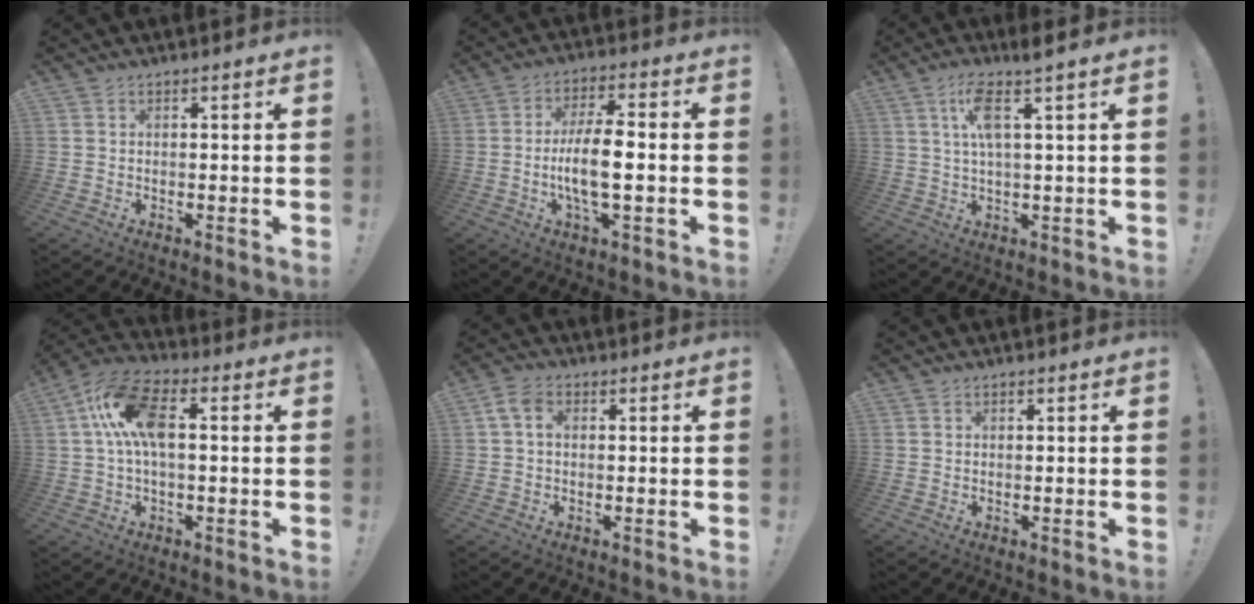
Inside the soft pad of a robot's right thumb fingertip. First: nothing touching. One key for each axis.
{"total": 11.0, "fx": -1.9, "fy": 3.1, "fz": 10.4, "tx": -0.197, "ty": 0.000, "tz": -0.041}
{"total": 8.3, "fx": 3.4, "fy": 0.7, "fz": 7.5, "tx": -0.131, "ty": -0.005, "tz": 0.054}
{"total": 13.2, "fx": 1.4, "fy": 6.5, "fz": 11.4, "tx": -0.202, "ty": 0.011, "tz": 0.025}
{"total": 5.2, "fx": 0.8, "fy": 3.5, "fz": 3.8, "tx": -0.088, "ty": 0.014, "tz": 0.019}
{"total": 0.0}